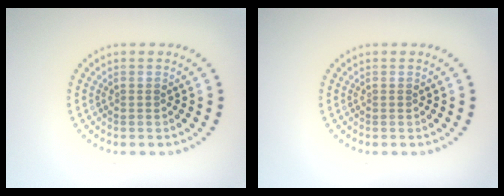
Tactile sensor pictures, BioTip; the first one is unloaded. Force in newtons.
{"total": 0.0}